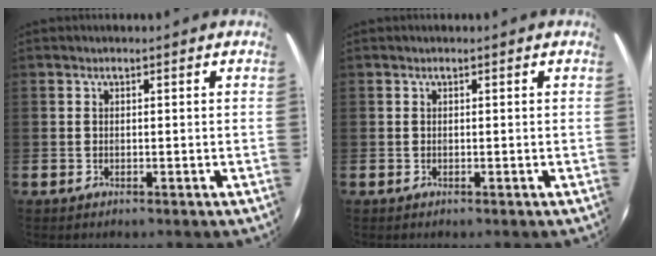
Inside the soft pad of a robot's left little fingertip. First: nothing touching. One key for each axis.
{"total": 0.0}